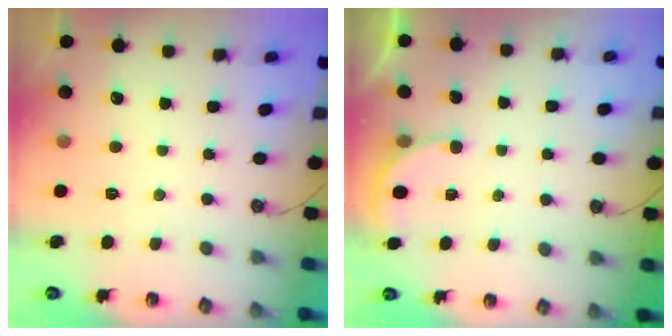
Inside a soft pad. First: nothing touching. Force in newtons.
{"total": 2.0, "press": 2.0, "slide": 0.1}